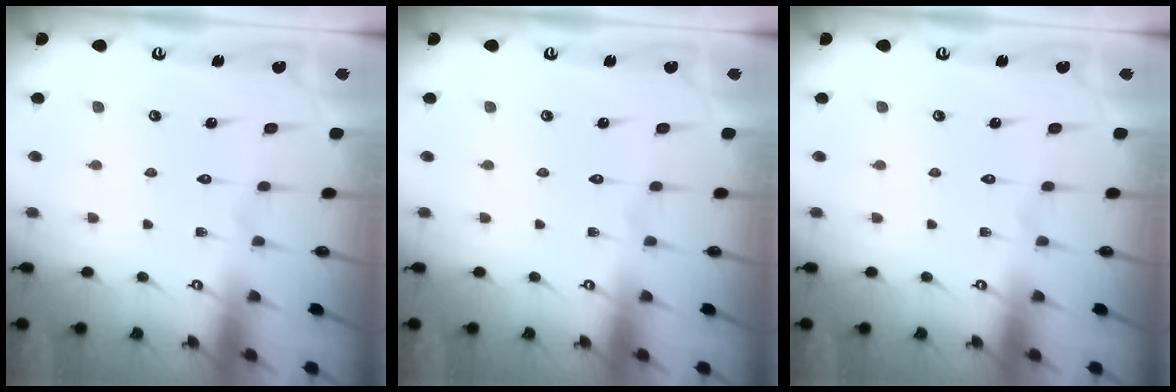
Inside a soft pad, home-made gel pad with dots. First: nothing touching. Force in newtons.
{"total": 0.0}
{"total": 0.0}